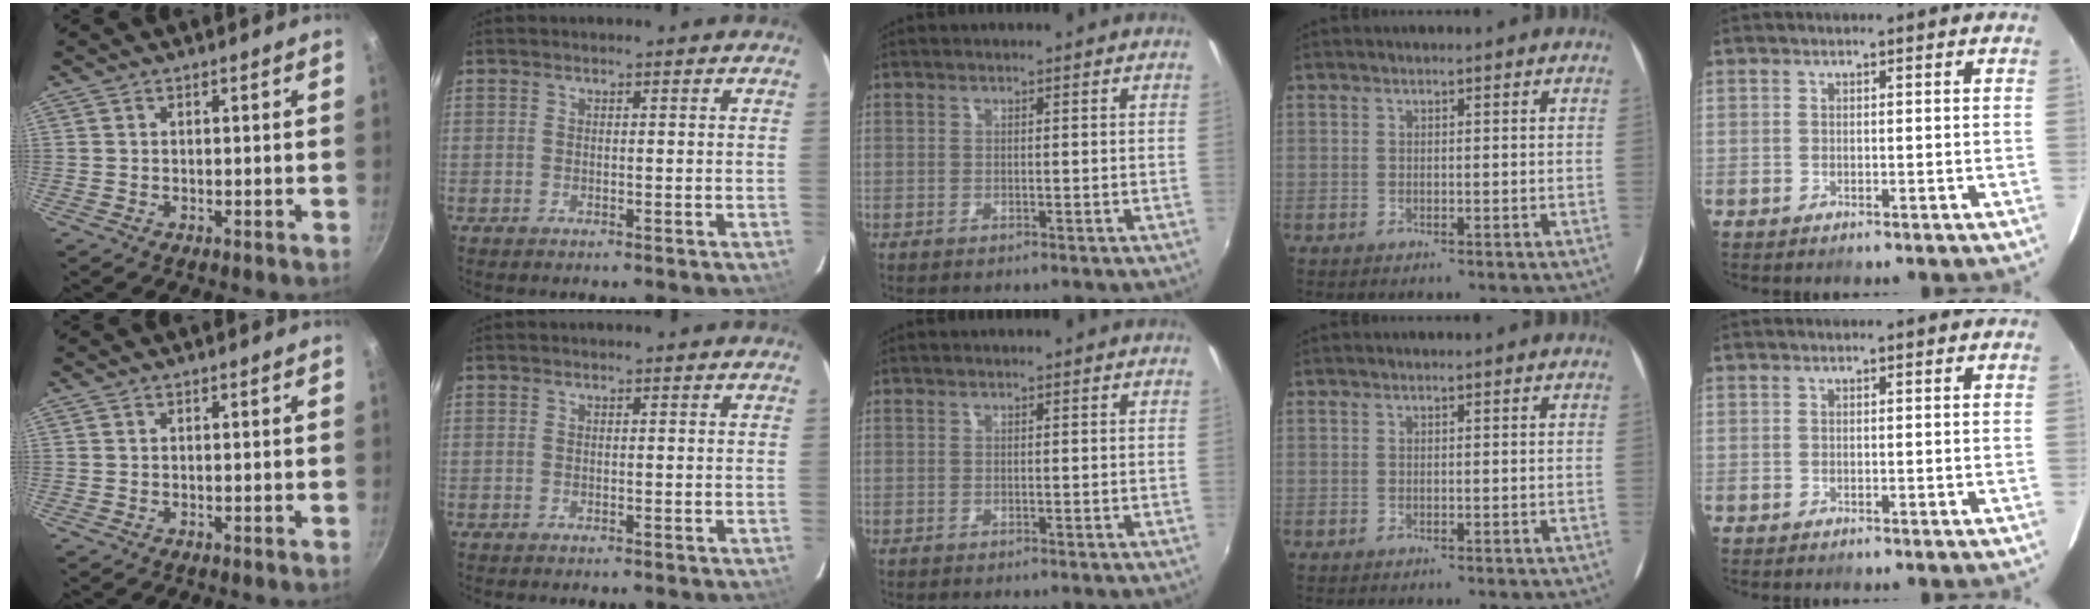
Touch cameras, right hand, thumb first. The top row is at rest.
{}